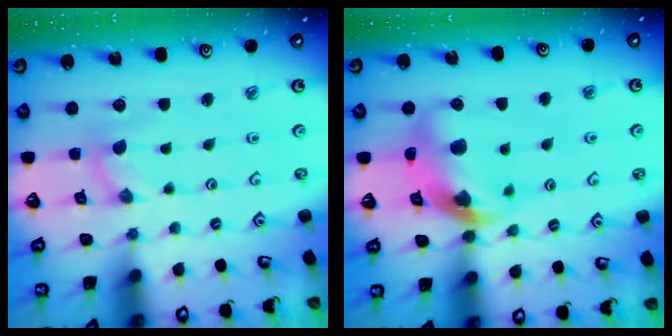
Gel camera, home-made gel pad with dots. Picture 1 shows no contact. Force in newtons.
{"total": 12.9, "press": 12.8, "slide": 1.9}